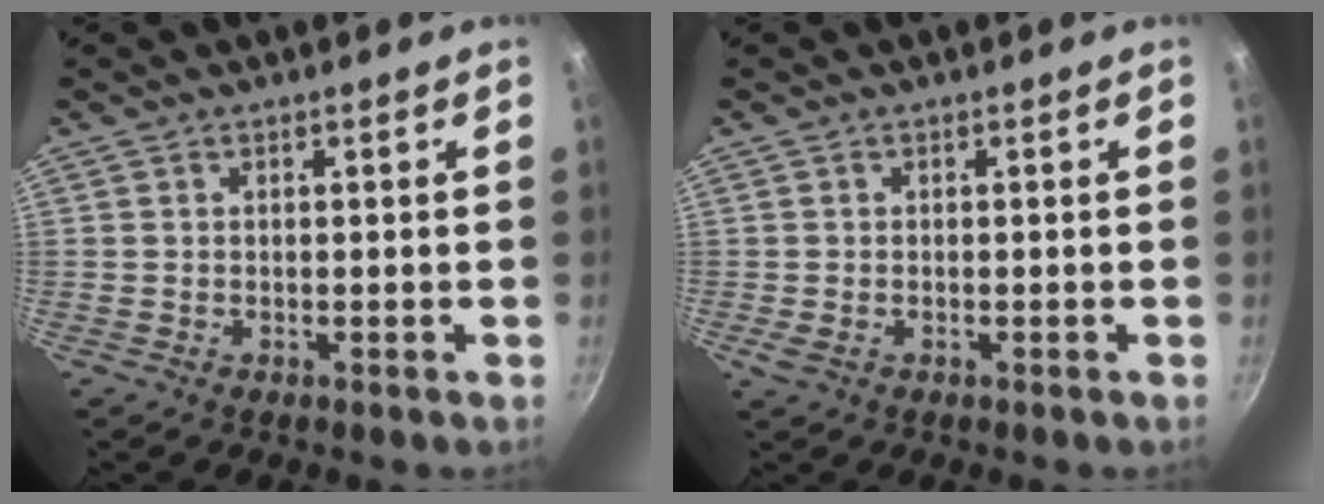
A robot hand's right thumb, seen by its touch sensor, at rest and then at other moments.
{"total": 1.7, "force": [-0.5, 1.2, 1.1], "torque": [-0.023, -0.004, -0.007]}